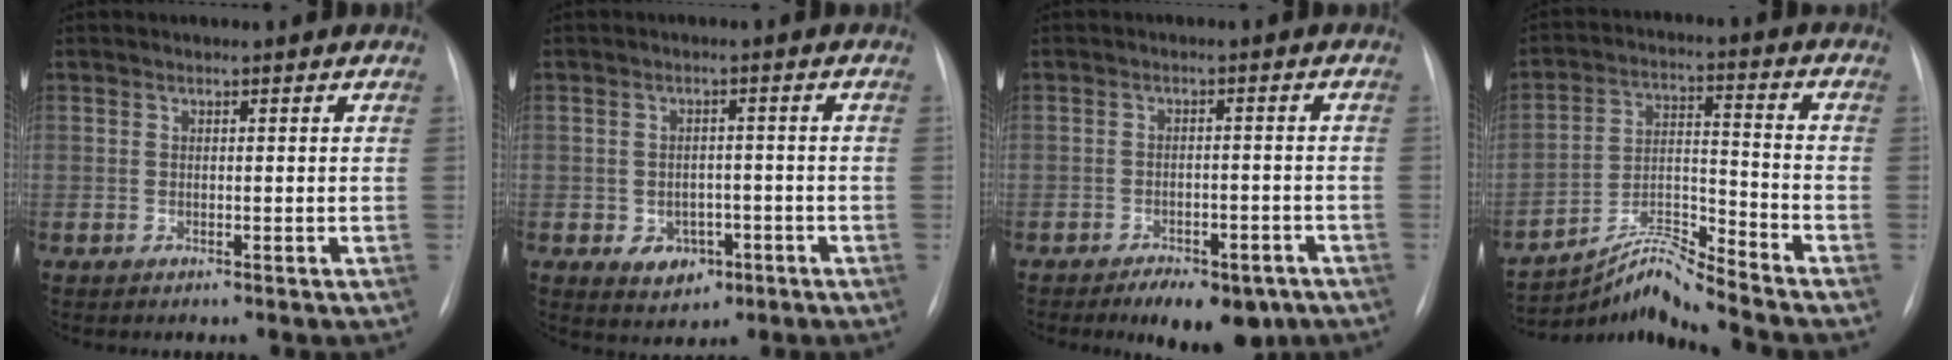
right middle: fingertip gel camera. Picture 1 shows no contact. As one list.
[{"total": 4.8, "force": [-1.8, 3.7, 2.4], "torque": [-0.029, 0.008, -0.015]}, {"total": 9.7, "force": [-7.0, 4.4, 5.1], "torque": [-0.055, 0.010, -0.096]}, {"total": 8.9, "force": [-8.4, -2.2, 1.9], "torque": [-0.040, 0.013, -0.151]}]